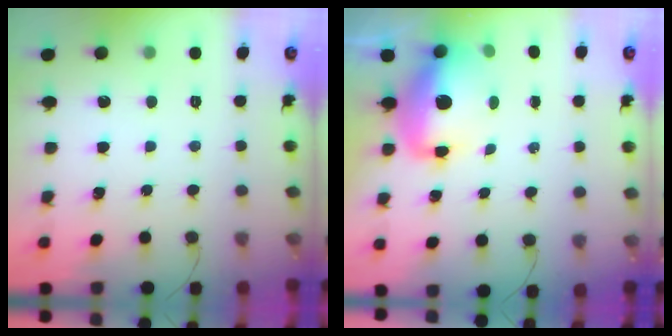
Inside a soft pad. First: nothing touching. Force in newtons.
{"total": 11.6, "press": 11.2, "slide": 3.1}